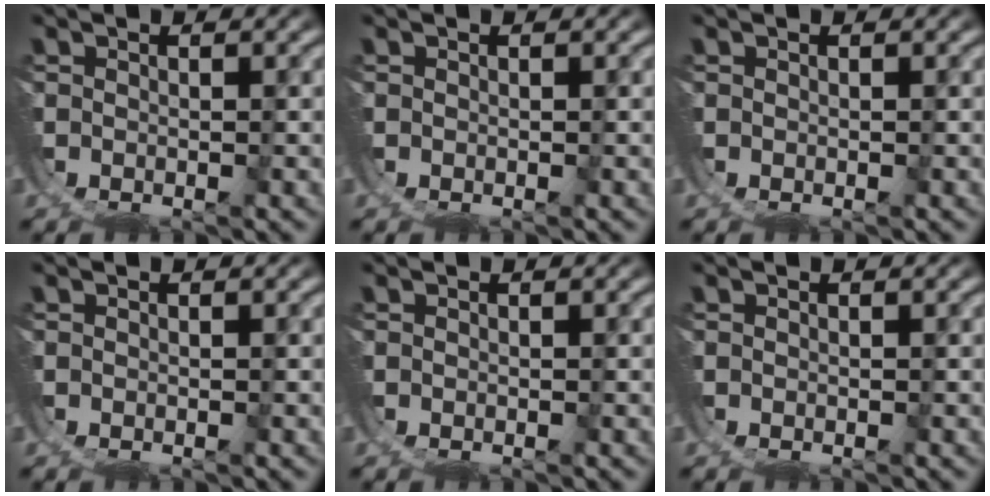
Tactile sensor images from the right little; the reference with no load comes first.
{"total": 0.0}
{"total": 0.0}
{"total": 0.0}
{"total": 0.0}
{"total": 0.0}